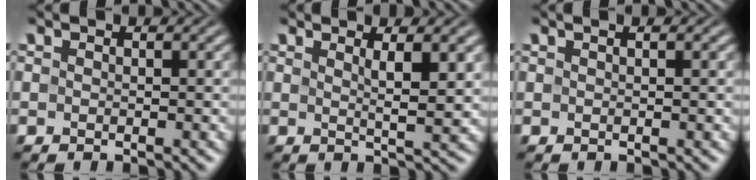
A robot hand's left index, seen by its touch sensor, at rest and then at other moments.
{"total": 3.4, "force": [1.3, 0.8, 3.1], "torque": [-0.040, -0.004, 0.021]}
{"total": 1.4, "force": [0.7, 0.4, 1.1], "torque": [-0.011, 0.001, 0.003]}